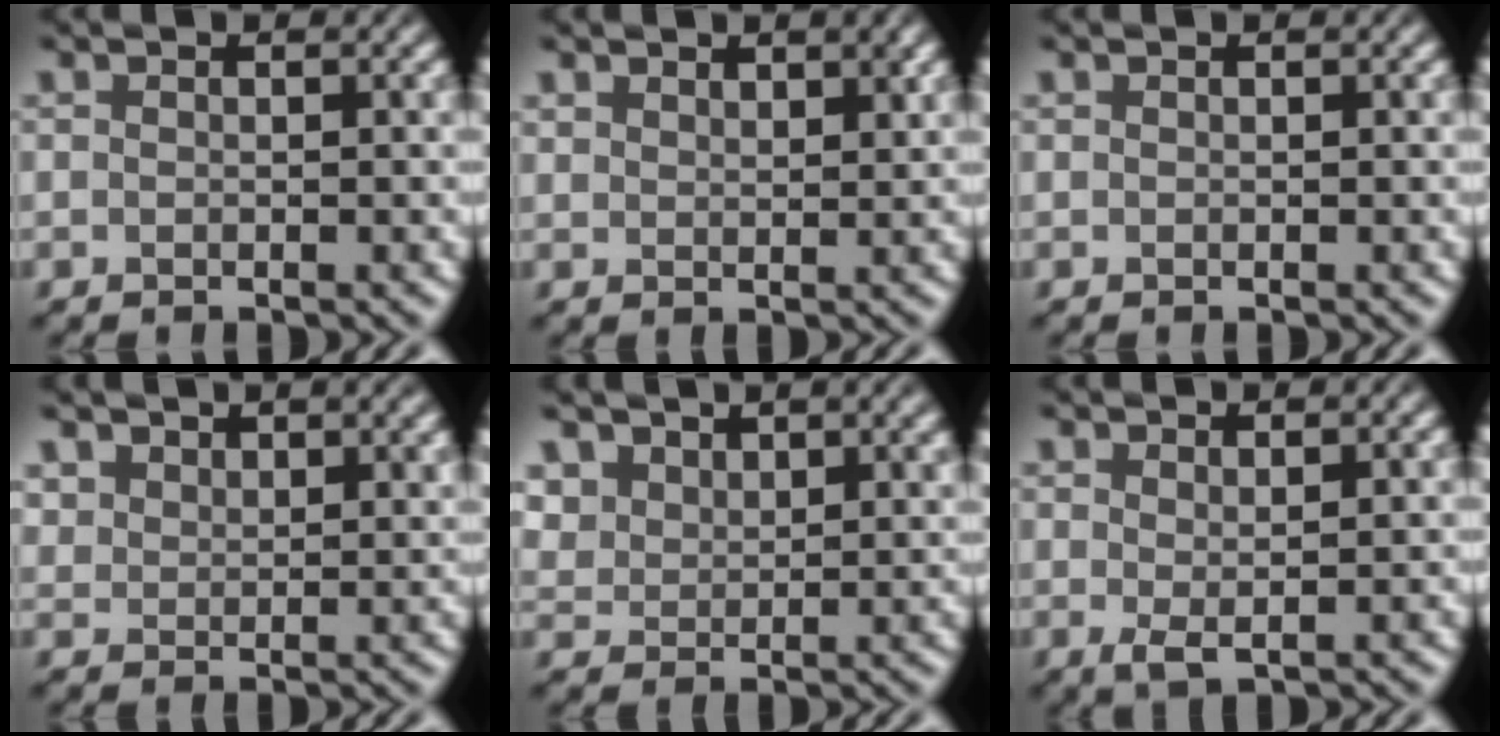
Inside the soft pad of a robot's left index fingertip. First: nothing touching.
{"total": 2.3, "force": [1.8, 0.9, 1.0], "torque": [-0.019, 0.000, 0.037]}
{"total": 0.0}
{"total": 4.2, "force": [3.3, 2.1, 1.4], "torque": [-0.043, -0.002, 0.060]}
{"total": 5.5, "force": [4.1, 2.9, 2.3], "torque": [-0.073, 0.001, 0.073]}
{"total": 1.2, "force": [0.5, 0.3, 1.1], "torque": [-0.024, -0.005, 0.012]}